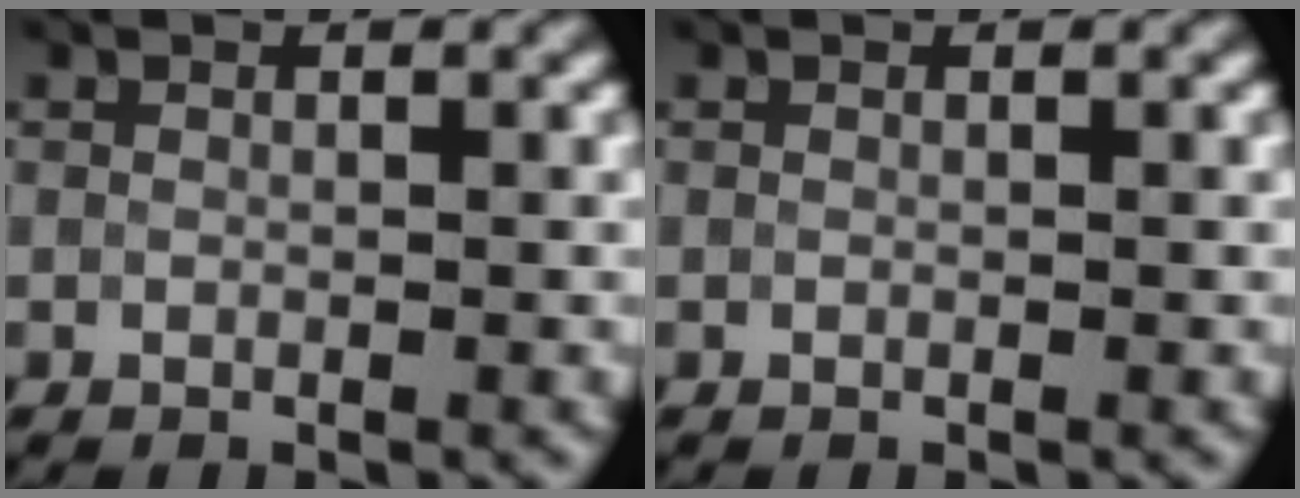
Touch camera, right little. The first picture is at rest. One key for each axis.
{"total": 0.0}